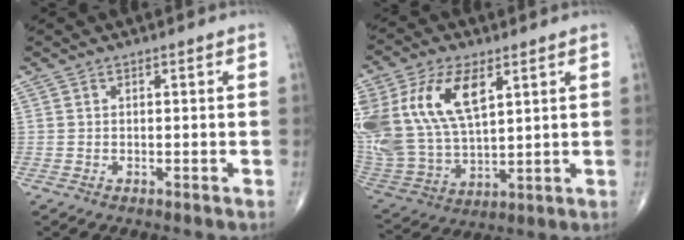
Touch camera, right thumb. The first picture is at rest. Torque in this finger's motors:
{"motor_torque": [2.46, 2.54, 2.14, 0.63, 0.31]}